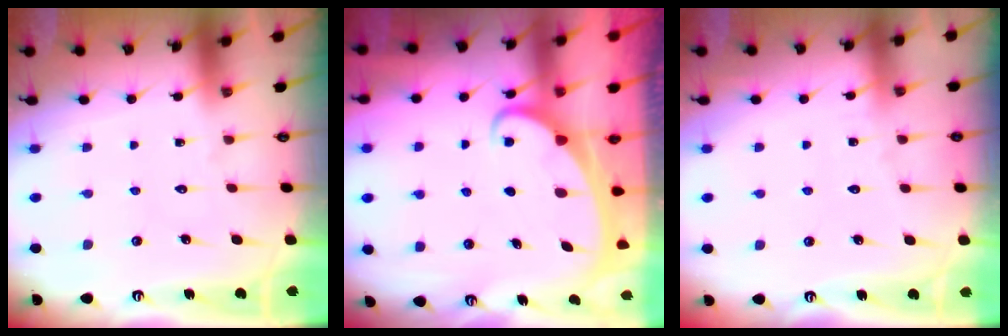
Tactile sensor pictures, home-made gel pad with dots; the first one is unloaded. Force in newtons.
{"total": 2.1, "press": 2.1, "slide": 0.2}
{"total": 3.0, "press": 2.9, "slide": 0.3}